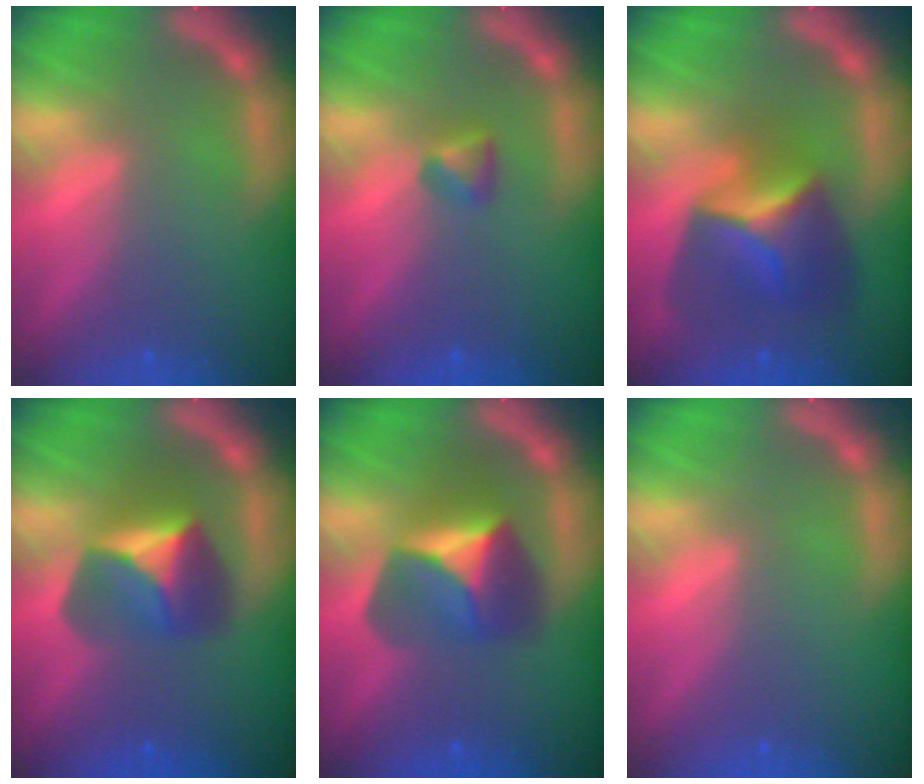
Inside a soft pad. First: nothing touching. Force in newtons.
{"total": 1.4}
{"total": 6.9}
{"total": 5.4}
{"total": 5.9}
{"total": 0.0}